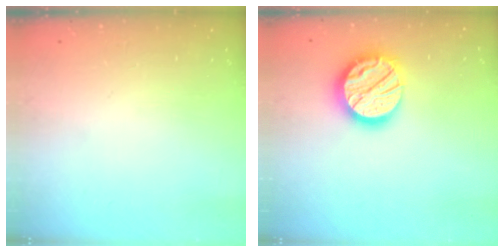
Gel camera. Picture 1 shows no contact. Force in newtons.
{"total": 17.2, "press": 17.1, "slide": 1.5}